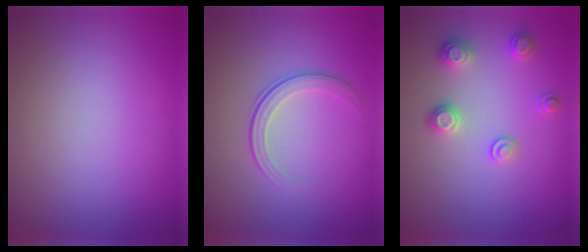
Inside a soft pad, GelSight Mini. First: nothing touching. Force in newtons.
{"total": 2.1, "press": 1.5, "slide": 1.5}
{"total": 2.5, "press": 2.5, "slide": 0.3}